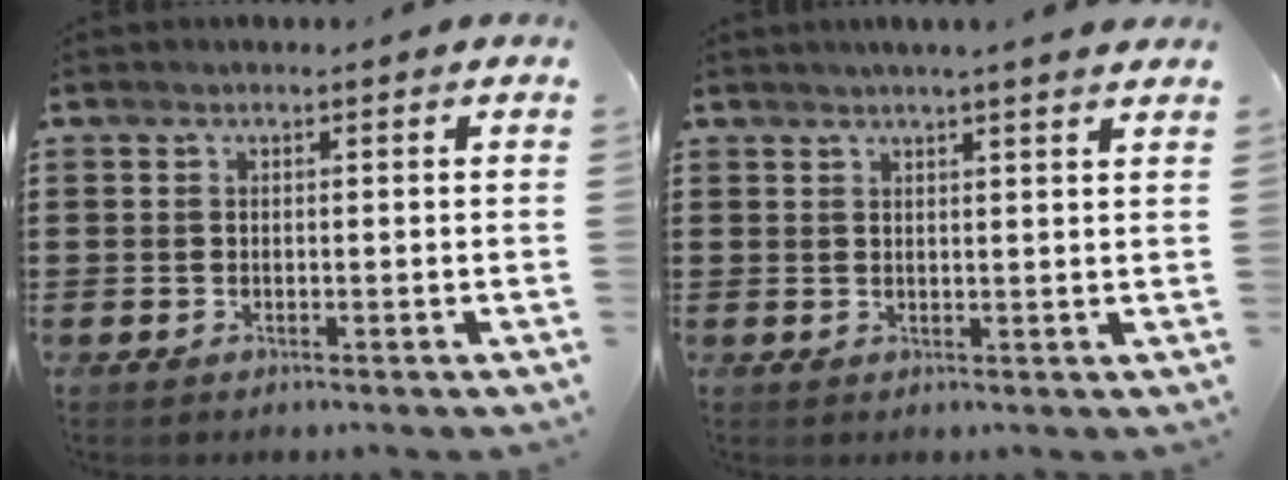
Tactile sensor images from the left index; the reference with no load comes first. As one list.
[{"total": 2.2, "force": [2.0, -0.4, 1.0], "torque": [-0.023, -0.001, 0.038]}]